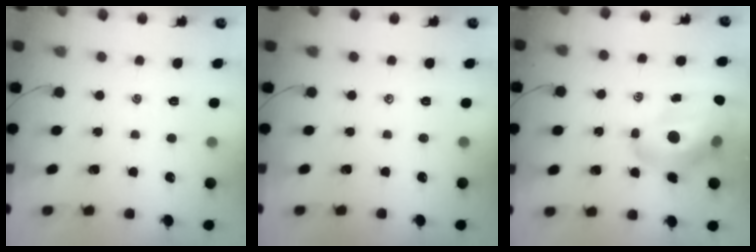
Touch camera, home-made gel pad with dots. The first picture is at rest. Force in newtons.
{"total": 0.0}
{"total": 16.7, "press": 16.1, "slide": 4.6}